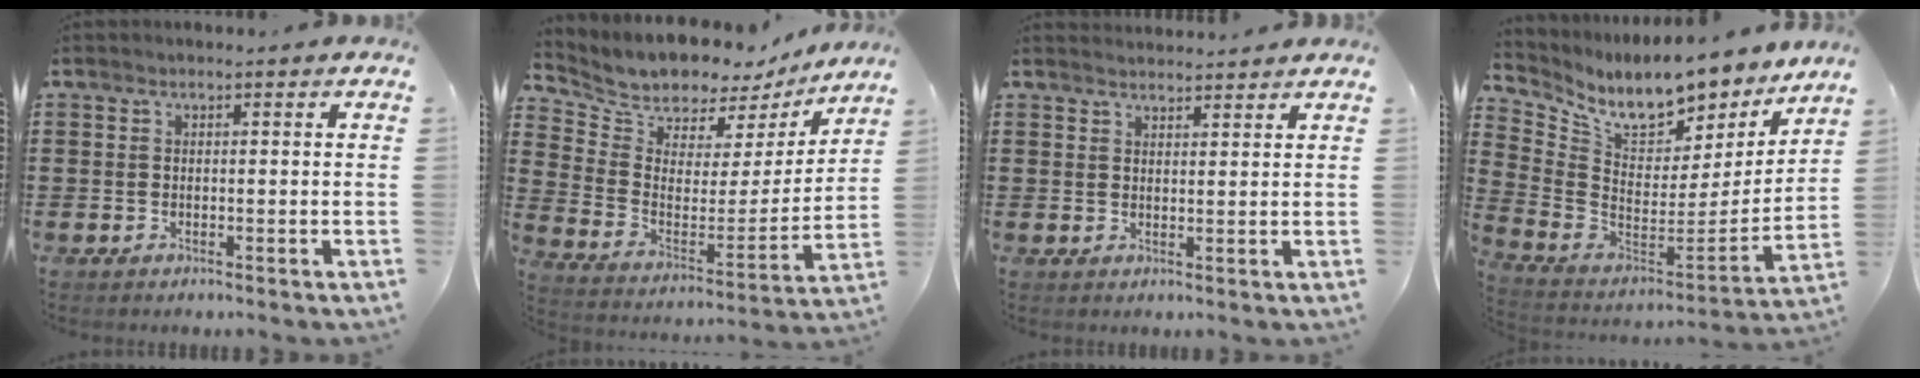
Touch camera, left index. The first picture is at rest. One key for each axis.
{"total": 6.4, "fx": 6.2, "fy": 1.8, "fz": -0.4, "tx": -0.037, "ty": -0.055, "tz": 0.107}
{"total": 1.9, "fx": 1.9, "fy": 0.0, "fz": -0.2, "tx": -0.001, "ty": -0.002, "tz": 0.037}
{"total": 9.5, "fx": 8.1, "fy": 2.6, "fz": 4.2, "tx": -0.105, "ty": -0.068, "tz": 0.136}